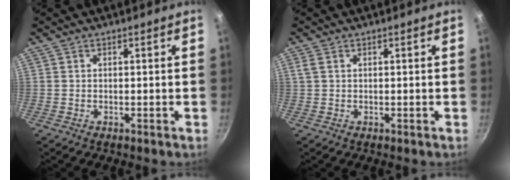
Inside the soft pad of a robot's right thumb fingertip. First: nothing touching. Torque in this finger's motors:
{"motor_torque": [-0.67, -0.16, 0.27, -0.48, 0.00]}